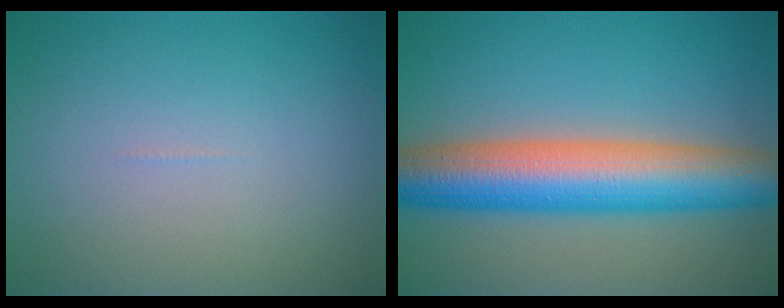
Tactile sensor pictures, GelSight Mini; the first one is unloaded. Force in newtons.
{"total": 10.3, "press": 10.3, "slide": 0.4}